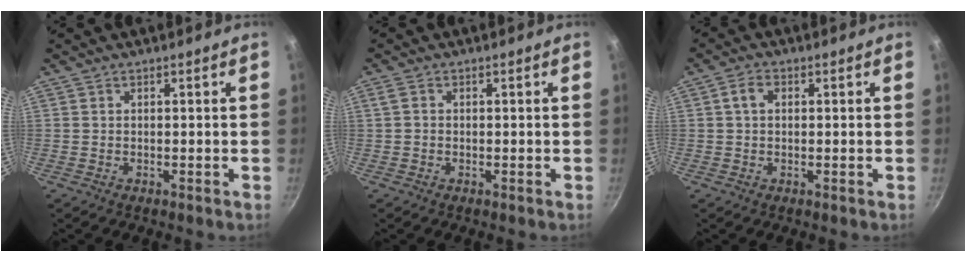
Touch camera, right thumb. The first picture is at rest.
{"total": 1.0, "force": [-0.2, 0.9, 0.5], "torque": [-0.009, 0.004, -0.005]}
{"total": 2.9, "force": [0.6, 2.1, 2.0], "torque": [-0.035, 0.008, 0.006]}